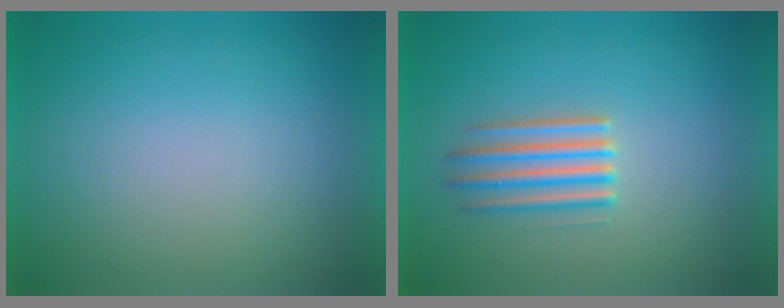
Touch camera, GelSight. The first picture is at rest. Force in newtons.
{"total": 2.7}